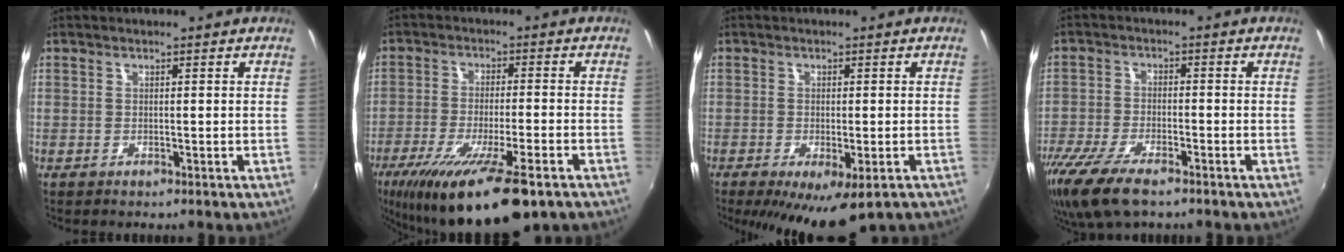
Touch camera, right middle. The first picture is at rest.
{"total": 19.1, "force": [-12.4, 3.9, 14.1], "torque": [-0.260, -0.066, -0.199]}
{"total": 11.1, "force": [-6.7, 4.3, 7.7], "torque": [-0.138, -0.039, -0.090]}
{"total": 12.8, "force": [-8.9, 4.5, 8.0], "torque": [-0.189, -0.045, -0.168]}